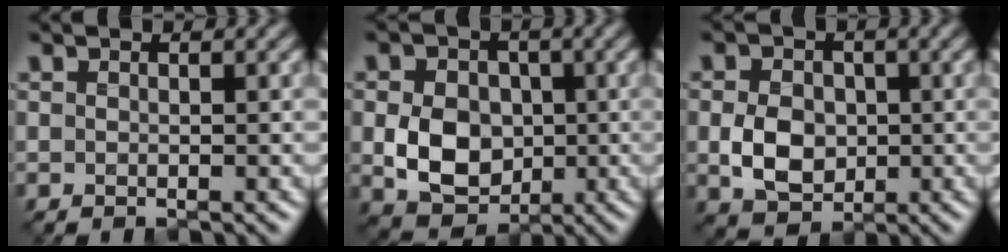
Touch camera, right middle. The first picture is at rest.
{"total": 6.4, "force": [-0.5, 5.1, 3.8], "torque": [-0.074, -0.007, -0.012]}
{"total": 4.4, "force": [-0.6, 3.5, 2.6], "torque": [-0.051, -0.004, -0.012]}